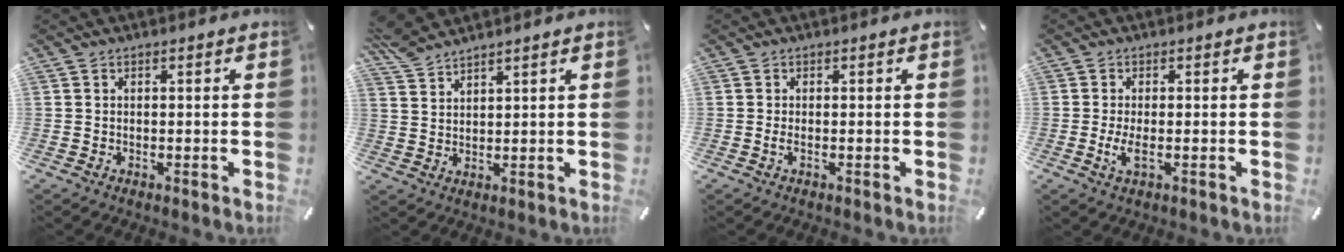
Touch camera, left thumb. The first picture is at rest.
{"total": 5.3, "force": [4.9, 0.7, 1.9], "torque": [-0.051, -0.019, 0.094]}
{"total": 1.4, "force": [-0.4, 0.4, 1.2], "torque": [-0.023, -0.002, -0.006]}
{"total": 3.6, "force": [-0.8, 1.2, 3.4], "torque": [-0.078, -0.008, -0.018]}